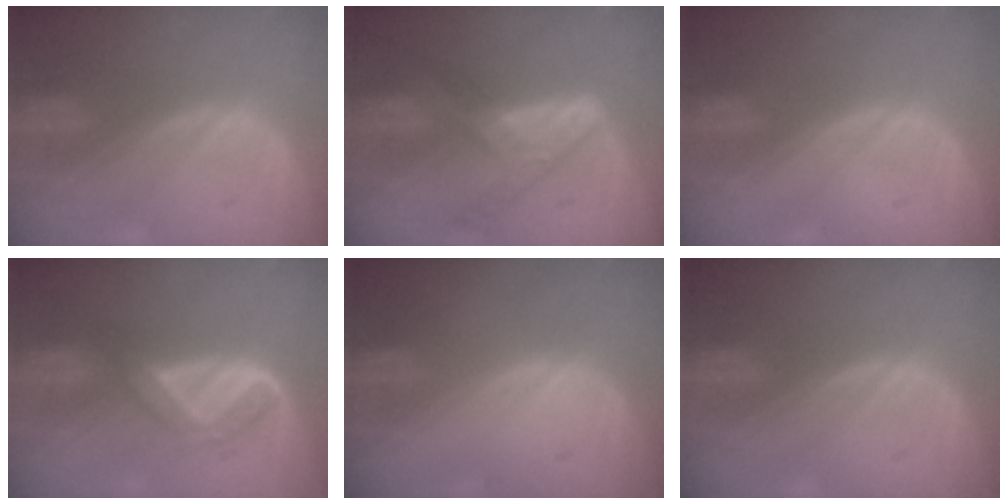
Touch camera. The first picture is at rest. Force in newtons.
{"total": 7.2, "press": 6.1, "slide": 3.9}
{"total": 0.0}
{"total": 5.5, "press": 4.6, "slide": 3.0}
{"total": 0.0}
{"total": 0.0}